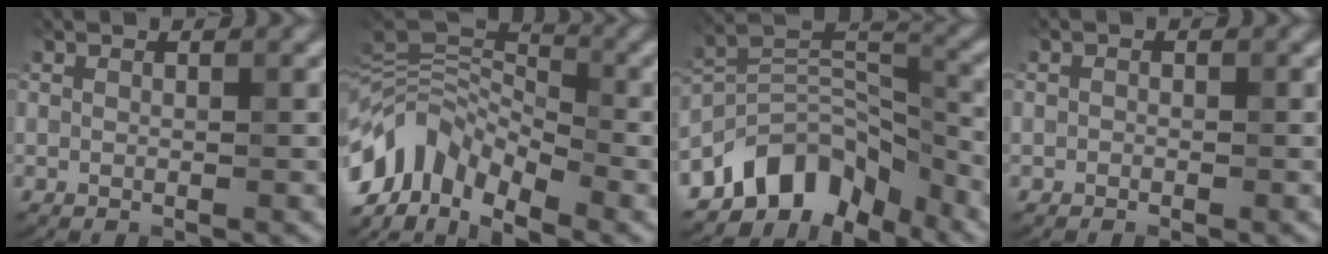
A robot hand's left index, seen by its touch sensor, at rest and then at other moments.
{"total": 7.8, "force": [-6.3, 3.1, 3.5], "torque": [-0.087, -0.002, -0.094]}
{"total": 8.8, "force": [-8.2, 2.9, 1.4], "torque": [-0.032, -0.018, -0.118]}
{"total": 2.0, "force": [-1.3, -0.8, -1.2], "torque": [0.000, -0.019, 0.005]}